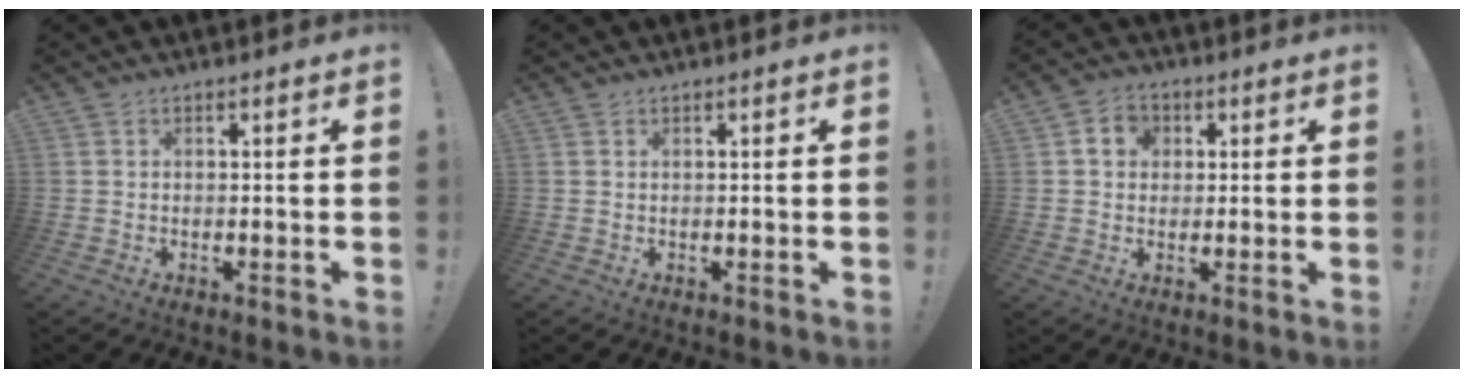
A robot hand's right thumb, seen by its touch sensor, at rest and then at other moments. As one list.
[{"total": 0.5, "force": [0.5, 0.1, 0.1], "torque": [-0.001, 0.000, 0.010]}, {"total": 5.8, "force": [1.6, 4.9, 2.8], "torque": [-0.040, 0.009, 0.029]}]